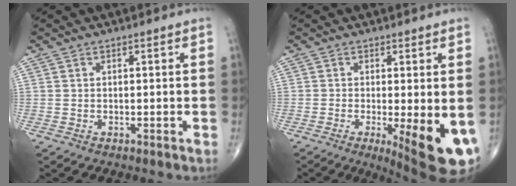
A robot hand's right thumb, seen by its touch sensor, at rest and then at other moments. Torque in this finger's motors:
{"motor_torque": [1.47, 2.88, 0.35, -0.39, 0.35]}